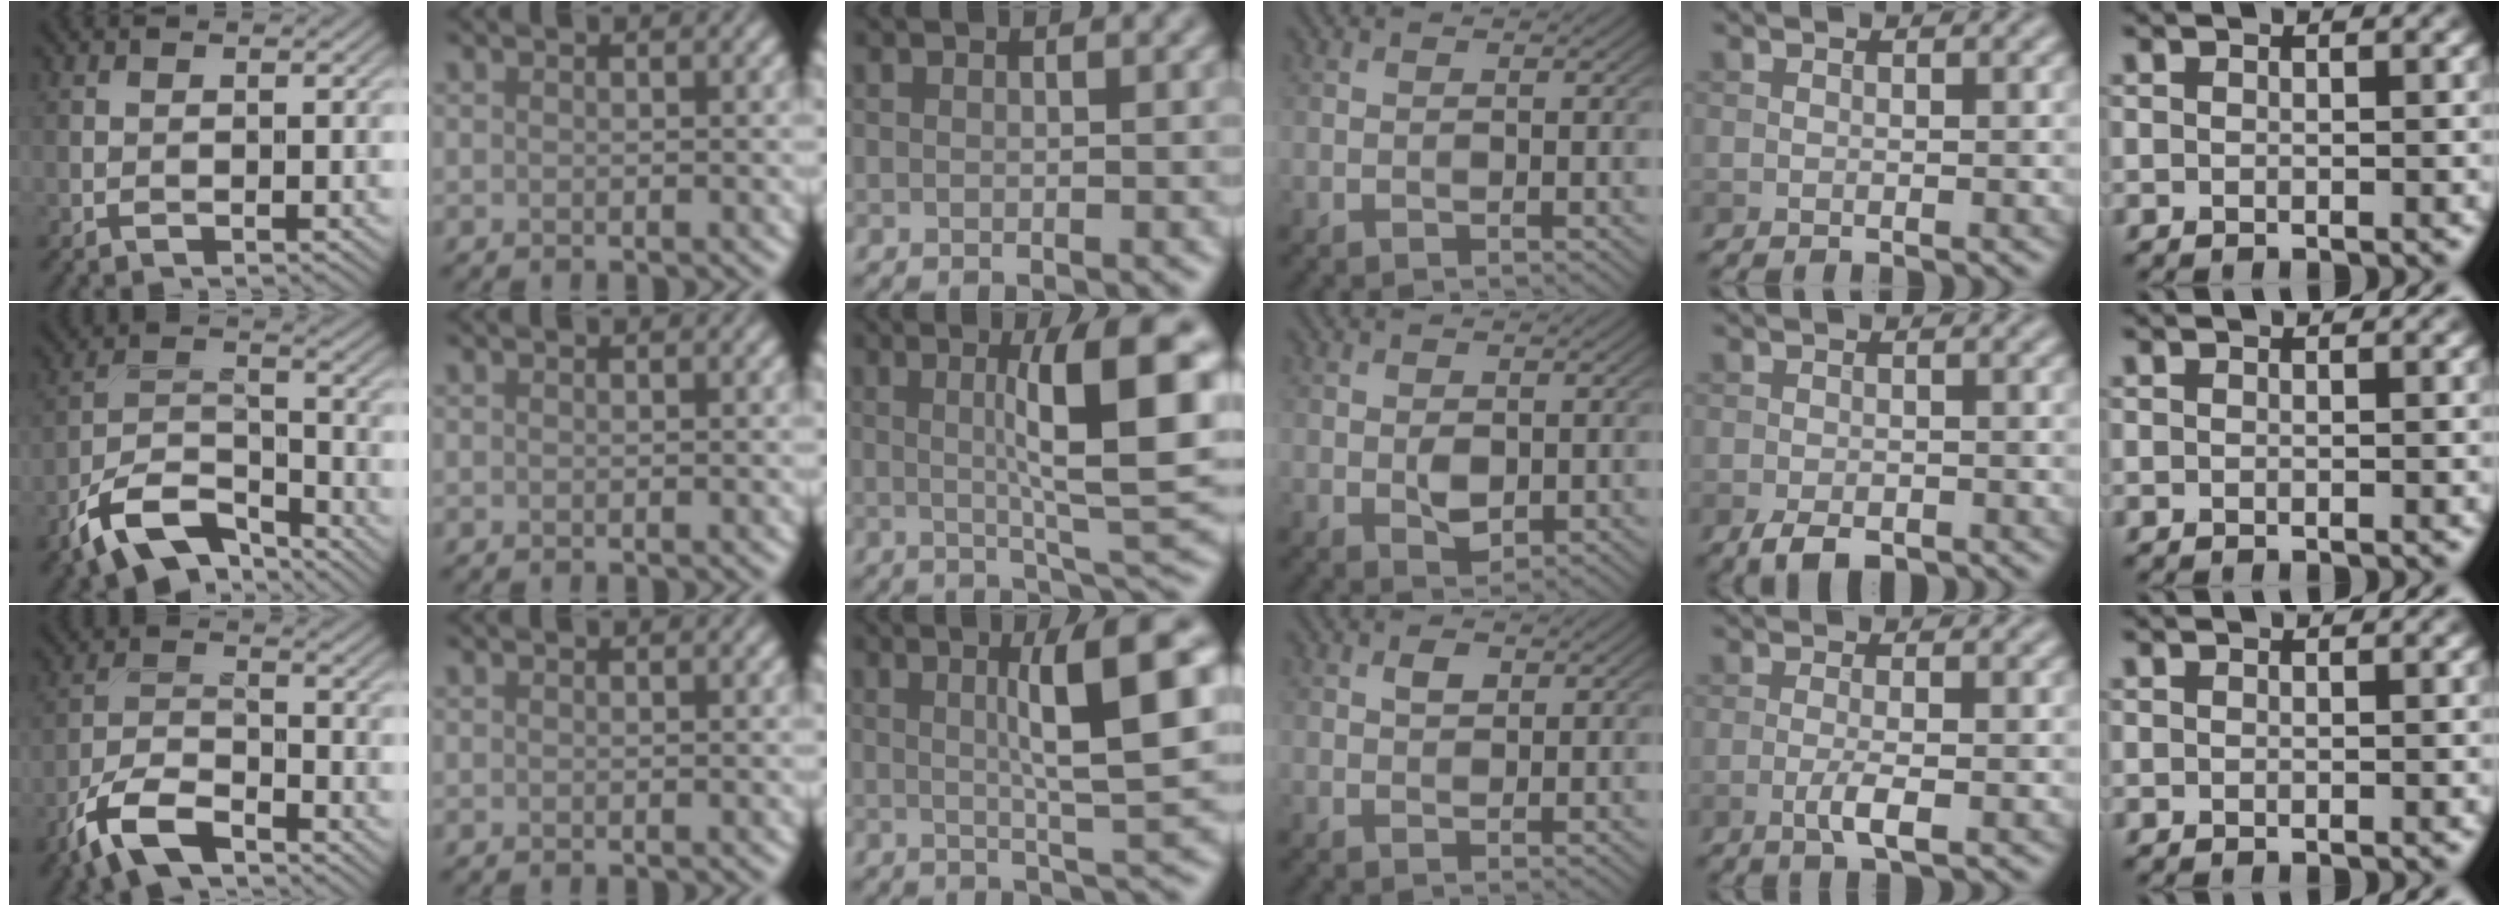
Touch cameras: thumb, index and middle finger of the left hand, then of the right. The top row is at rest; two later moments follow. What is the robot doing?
{"motion": "screw", "object": "medicine bottle"}